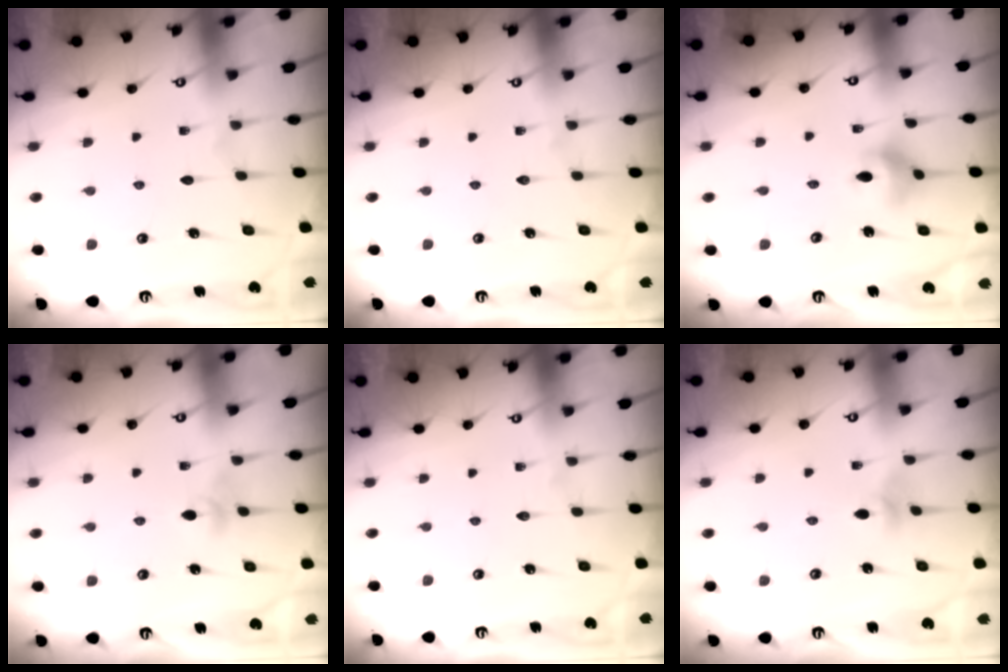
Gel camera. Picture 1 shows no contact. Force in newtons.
{"total": 0.0}
{"total": 6.0, "press": 5.7, "slide": 2.1}
{"total": 3.3, "press": 3.2, "slide": 0.8}
{"total": 0.0}
{"total": 3.7, "press": 3.6, "slide": 0.7}